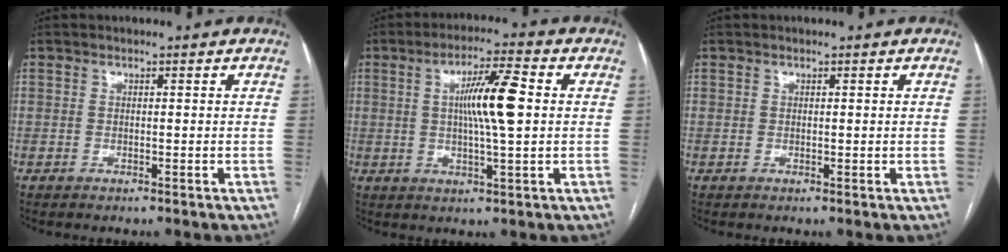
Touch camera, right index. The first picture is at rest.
{"total": 9.1, "force": [1.2, 0.5, 9.0], "torque": [-0.161, 0.005, 0.020]}
{"total": 0.5, "force": [0.3, 0.3, 0.3], "torque": [-0.004, -0.003, 0.005]}